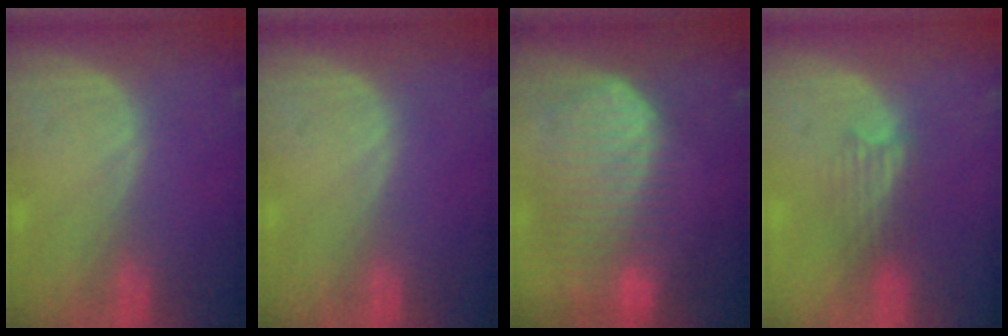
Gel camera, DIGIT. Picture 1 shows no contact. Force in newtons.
{"total": 0.0}
{"total": 10.3, "press": 9.0, "slide": 5.1}
{"total": 3.3, "press": 2.9, "slide": 1.6}